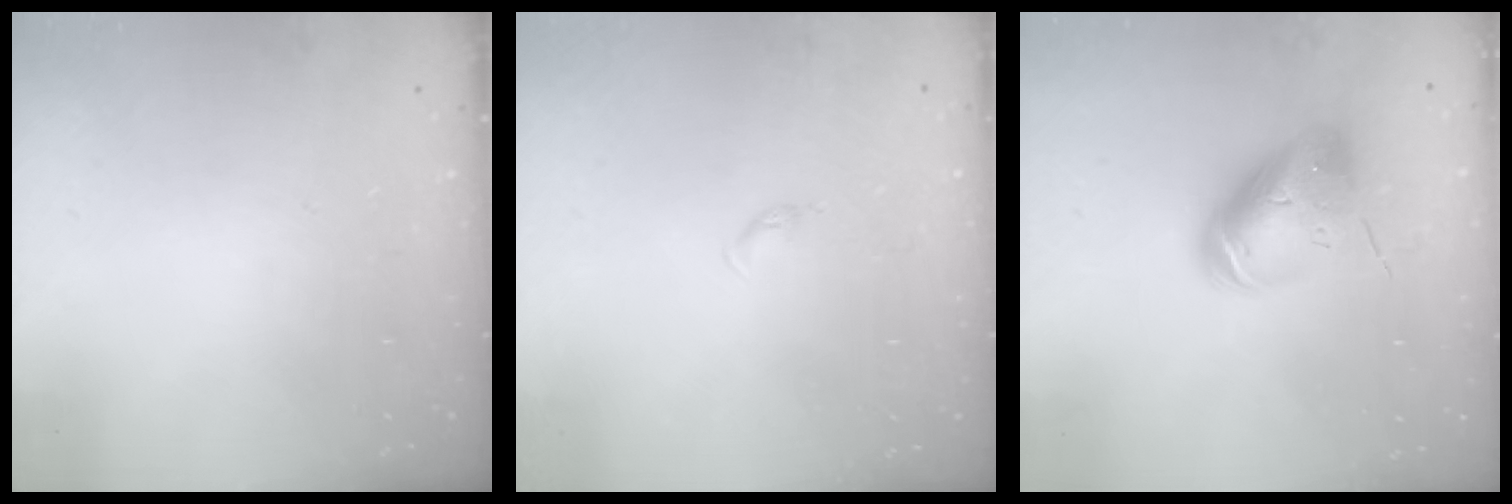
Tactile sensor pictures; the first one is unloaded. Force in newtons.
{"total": 2.7, "press": 2.6, "slide": 0.4}
{"total": 11.9, "press": 11.7, "slide": 2.1}